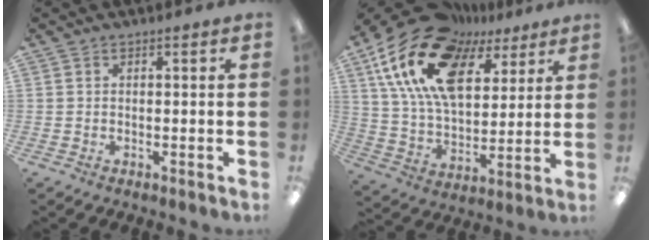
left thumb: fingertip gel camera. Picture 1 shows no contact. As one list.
[{"total": 22.9, "force": [12.4, 12.7, 14.4], "torque": [-0.290, -0.056, 0.218]}]